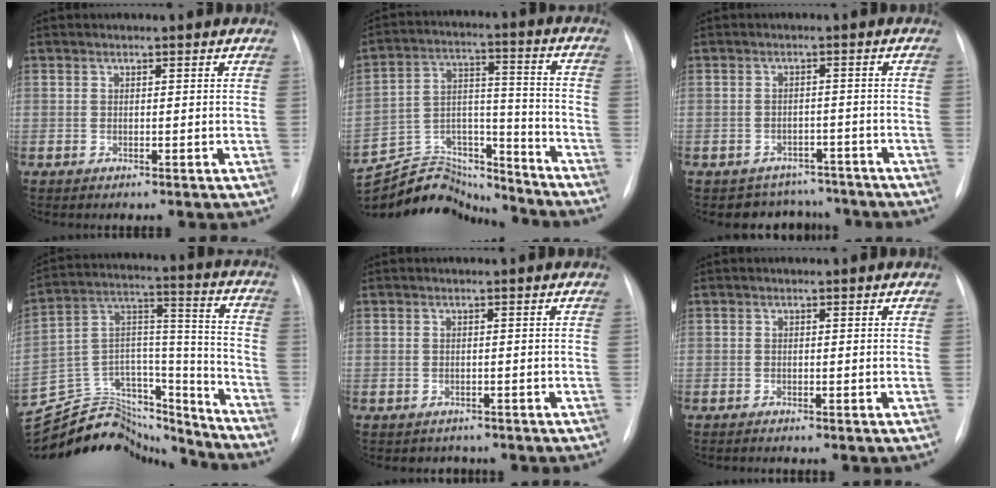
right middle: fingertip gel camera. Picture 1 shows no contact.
{"total": 19.3, "force": [-18.6, 4.3, 2.9], "torque": [-0.069, 0.047, -0.292]}
{"total": 6.3, "force": [-5.5, 3.0, -0.7], "torque": [0.020, 0.027, -0.070]}
{"total": 25.3, "force": [-23.5, 7.1, 6.0], "torque": [-0.133, 0.043, -0.364]}
{"total": 2.0, "force": [-1.6, 1.1, -0.3], "torque": [-0.002, 0.004, -0.023]}
{"total": 0.6, "force": [-0.6, 0.0, 0.2], "torque": [-0.007, -0.002, -0.008]}